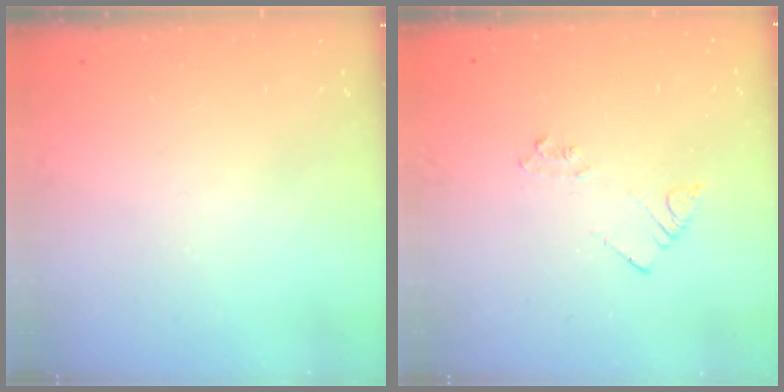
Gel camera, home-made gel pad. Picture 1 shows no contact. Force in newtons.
{"total": 3.6, "press": 3.6, "slide": 0.6}